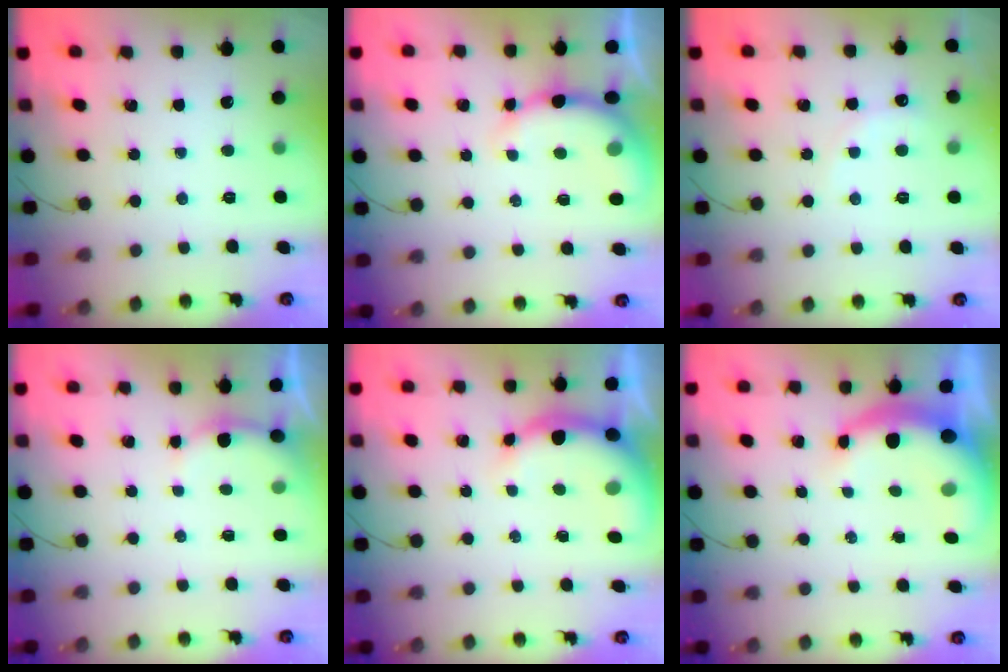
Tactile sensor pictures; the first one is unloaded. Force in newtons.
{"total": 8.4, "press": 8.3, "slide": 1.7}
{"total": 6.2, "press": 6.1, "slide": 1.0}
{"total": 2.7, "press": 2.5, "slide": 0.8}
{"total": 8.2, "press": 8.2, "slide": 1.0}
{"total": 8.2, "press": 8.0, "slide": 1.8}